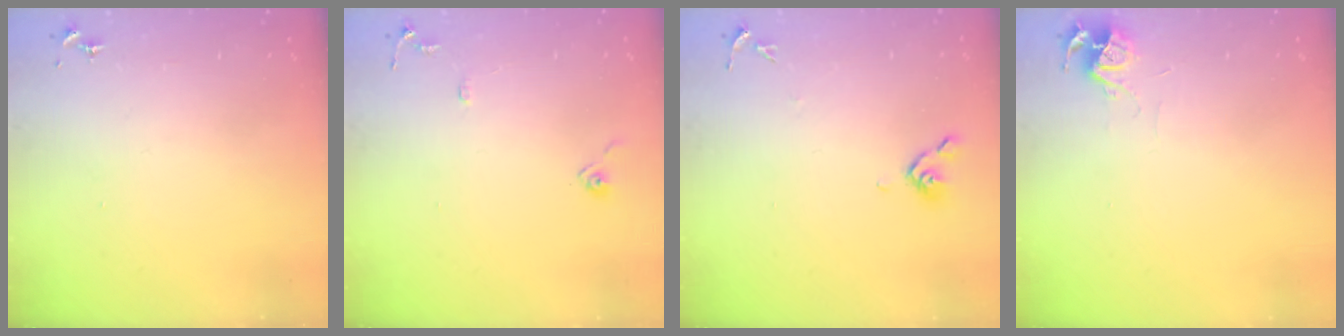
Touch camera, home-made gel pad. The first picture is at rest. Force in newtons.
{"total": 8.0, "press": 8.0, "slide": 0.8}
{"total": 5.8, "press": 5.8, "slide": 0.7}
{"total": 6.0, "press": 6.0, "slide": 0.6}